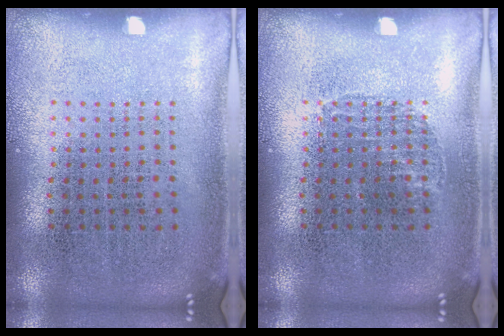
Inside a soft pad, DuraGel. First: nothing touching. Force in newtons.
{"total": 0.5, "press": 0.5, "slide": 0.1}